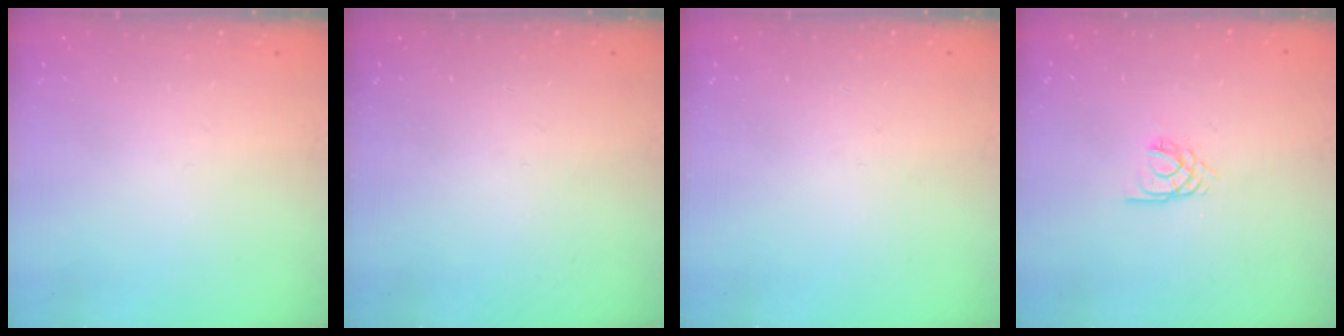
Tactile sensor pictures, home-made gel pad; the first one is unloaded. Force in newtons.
{"total": 0.0}
{"total": 0.0}
{"total": 3.2, "press": 3.2, "slide": 0.5}